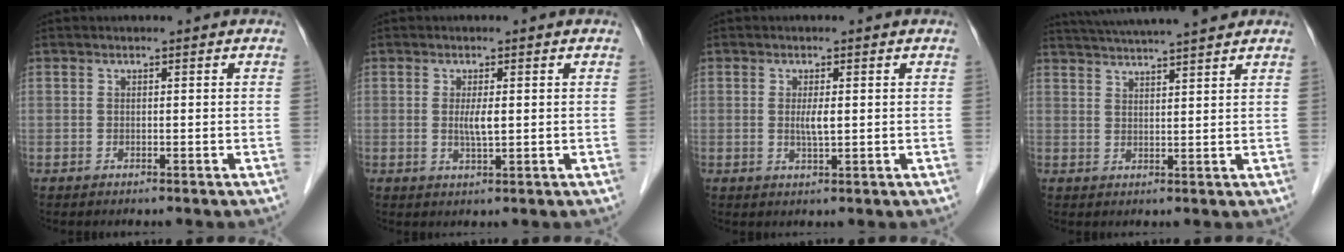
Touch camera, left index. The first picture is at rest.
{"total": 2.6, "force": [0.2, 0.3, 2.6], "torque": [-0.053, -0.004, 0.006]}
{"total": 2.3, "force": [0.2, 0.3, 2.3], "torque": [-0.047, -0.003, 0.005]}
{"total": 12.9, "force": [11.6, 0.1, 5.7], "torque": [-0.101, 0.025, 0.166]}